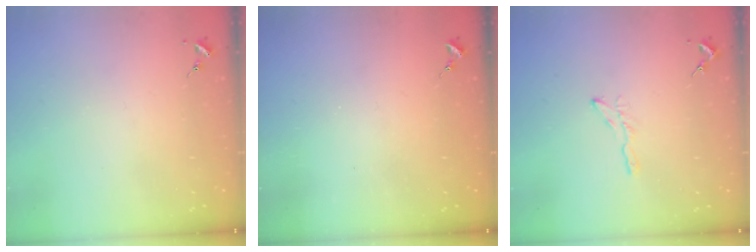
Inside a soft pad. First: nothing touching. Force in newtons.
{"total": 0.0}
{"total": 4.2, "press": 4.2, "slide": 0.5}